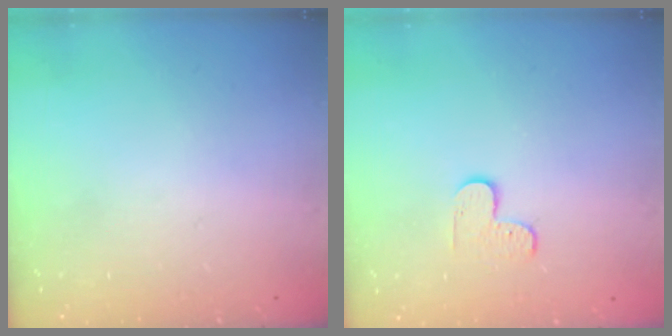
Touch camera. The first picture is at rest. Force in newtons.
{"total": 3.5, "press": 3.5, "slide": 0.4}